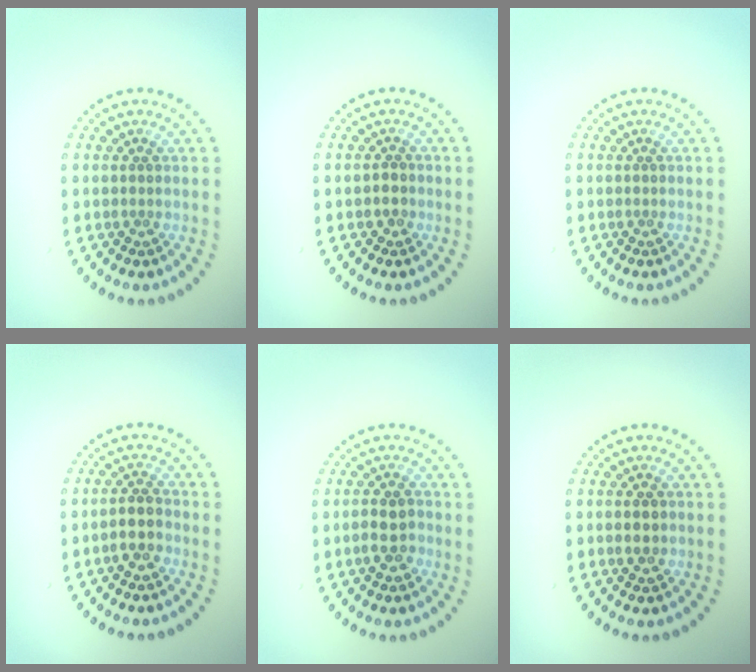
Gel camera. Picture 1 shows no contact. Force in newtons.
{"total": 0.7, "press": 0.6, "slide": 0.4}
{"total": 0.0}
{"total": 2.1, "press": 1.9, "slide": 0.9}
{"total": 2.3, "press": 2.2, "slide": 0.7}
{"total": 2.1, "press": 2.0, "slide": 0.2}